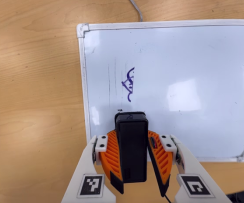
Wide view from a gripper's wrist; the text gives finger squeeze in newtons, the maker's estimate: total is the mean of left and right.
{"total": 9.1, "left": 9.3, "right": 8.8}